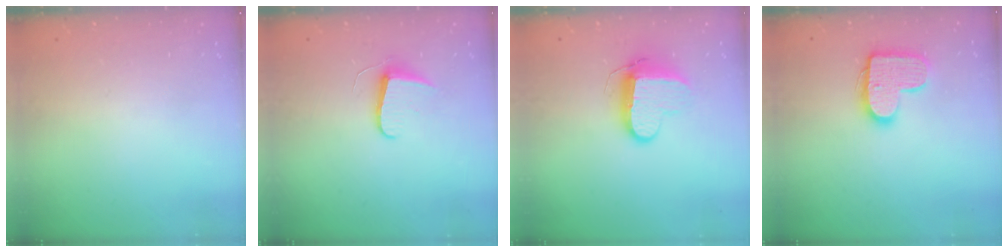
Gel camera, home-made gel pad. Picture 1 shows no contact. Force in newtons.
{"total": 7.1, "press": 7.1, "slide": 0.7}
{"total": 10.4, "press": 10.4, "slide": 0.5}
{"total": 13.5, "press": 13.5, "slide": 0.6}